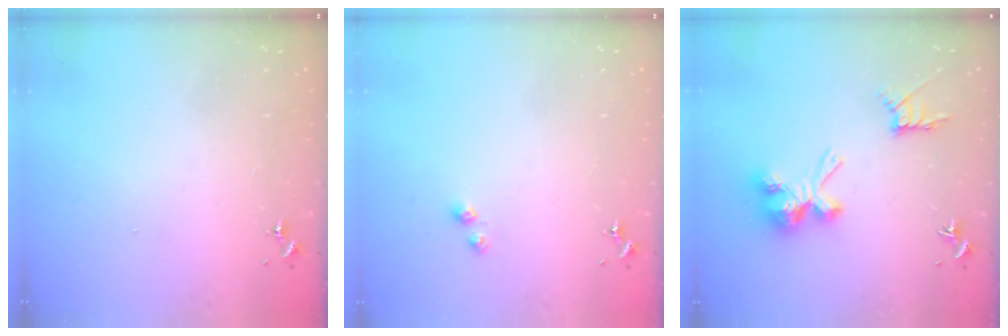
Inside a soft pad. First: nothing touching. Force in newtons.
{"total": 3.5, "press": 3.4, "slide": 0.5}
{"total": 13.9, "press": 13.9, "slide": 0.3}